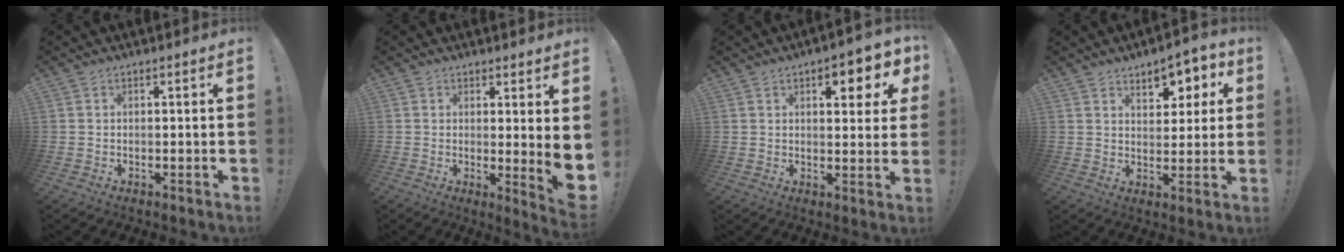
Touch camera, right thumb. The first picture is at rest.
{"total": 5.3, "force": [1.5, 0.1, 5.1], "torque": [-0.055, -0.034, 0.029]}
{"total": 7.5, "force": [3.6, 2.7, 6.0], "torque": [-0.063, -0.018, 0.052]}
{"total": 7.9, "force": [4.7, 4.8, 4.3], "torque": [-0.038, -0.033, 0.080]}